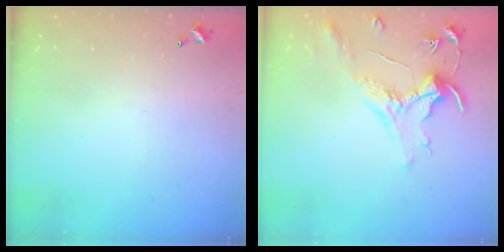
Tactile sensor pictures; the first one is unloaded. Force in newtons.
{"total": 1.6, "press": 1.4, "slide": 0.7}